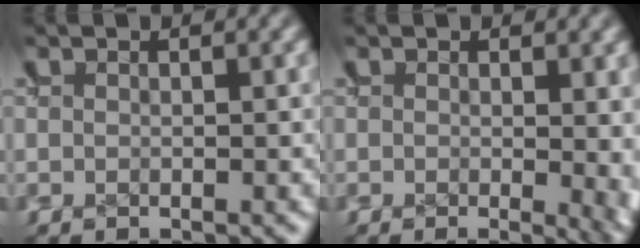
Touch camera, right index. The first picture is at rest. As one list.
[{"total": 2.2, "force": [0.0, 0.7, 2.0], "torque": [-0.020, -0.011, 0.003]}]